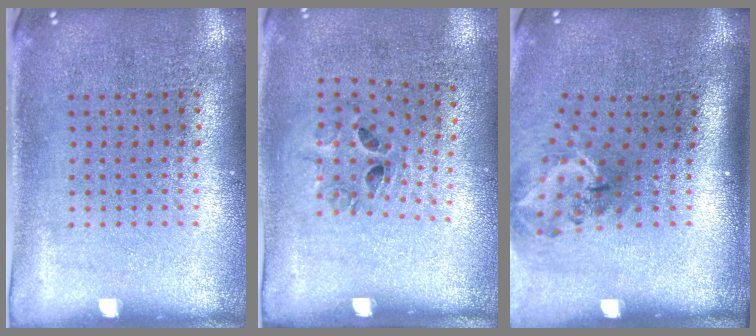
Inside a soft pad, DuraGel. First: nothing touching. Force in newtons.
{"total": 1.3, "press": 0.7, "slide": 1.2}
{"total": 1.9, "press": 1.3, "slide": 1.4}